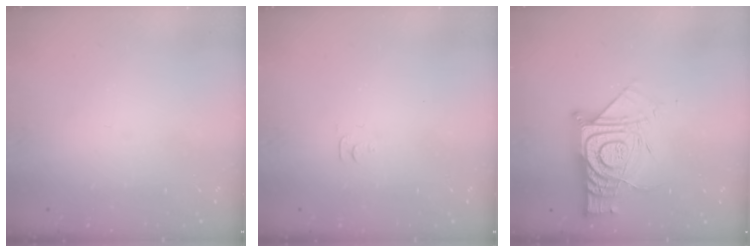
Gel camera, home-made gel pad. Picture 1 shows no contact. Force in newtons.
{"total": 3.8, "press": 3.8, "slide": 0.6}
{"total": 15.7, "press": 15.6, "slide": 1.3}